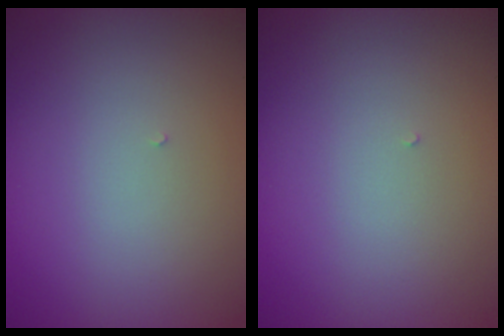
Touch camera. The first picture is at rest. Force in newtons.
{"total": 0.0}